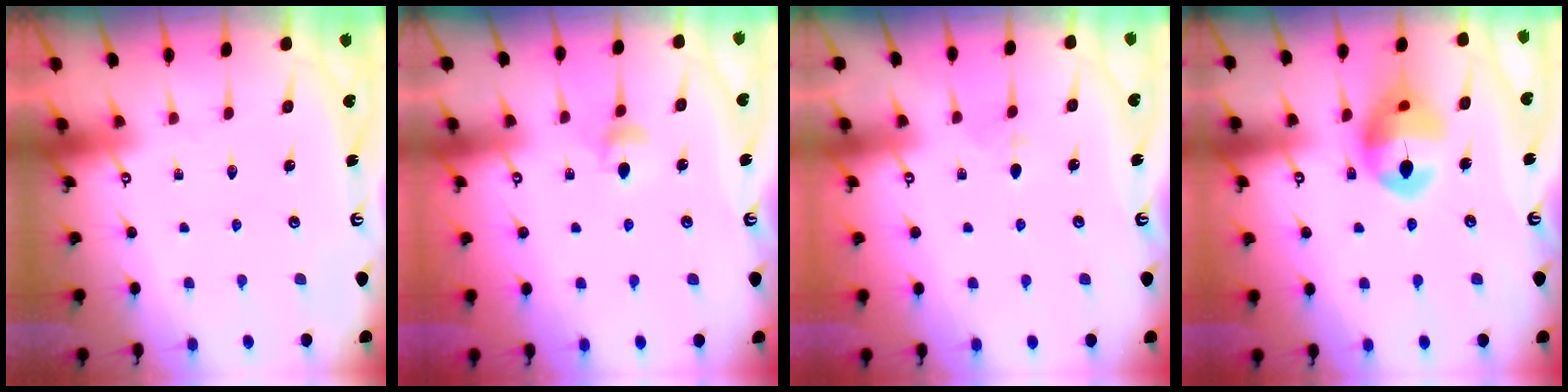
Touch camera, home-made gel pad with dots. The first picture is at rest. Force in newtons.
{"total": 4.1, "press": 4.0, "slide": 0.9}
{"total": 1.9, "press": 1.9, "slide": 0.4}
{"total": 13.7, "press": 13.6, "slide": 1.9}